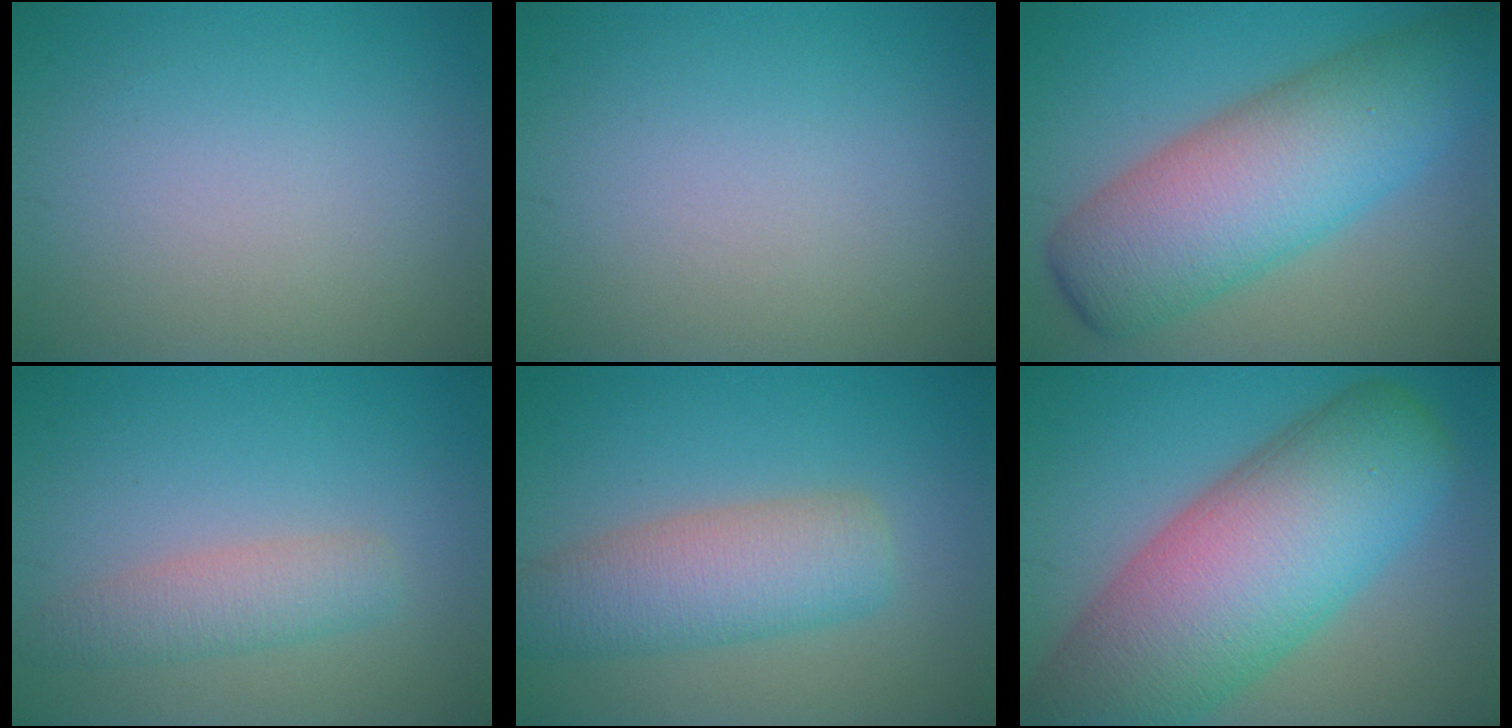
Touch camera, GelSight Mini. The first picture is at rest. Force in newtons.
{"total": 0.0}
{"total": 10.5, "press": 10.5, "slide": 0.2}
{"total": 3.0, "press": 3.0, "slide": 0.1}
{"total": 5.9, "press": 5.9, "slide": 0.3}
{"total": 14.3, "press": 14.3, "slide": 0.9}